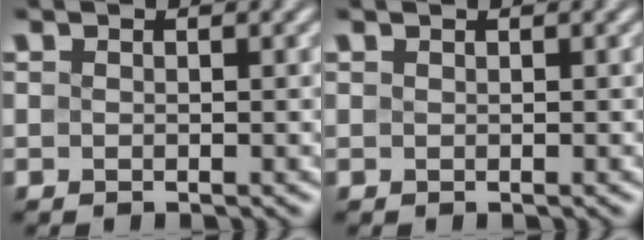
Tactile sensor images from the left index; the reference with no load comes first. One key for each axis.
{"total": 0.0}